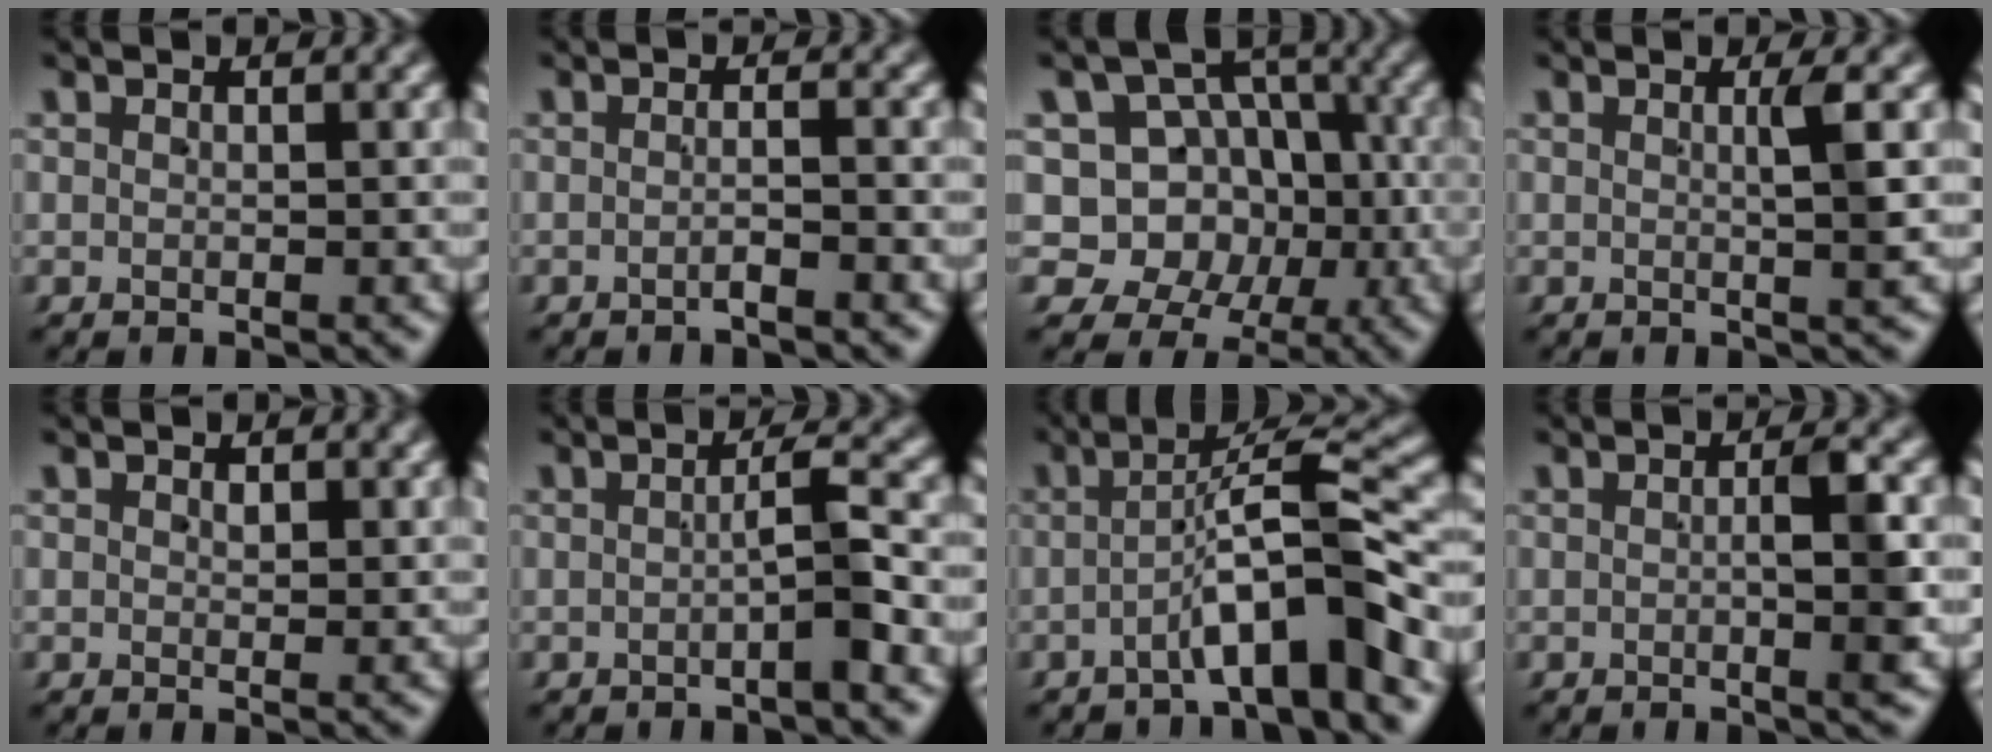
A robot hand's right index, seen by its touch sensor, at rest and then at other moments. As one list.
[{"total": 1.2, "force": [-1.0, -0.2, 0.7], "torque": [-0.009, 0.005, -0.024]}, {"total": 14.8, "force": [-1.3, 13.6, 5.6], "torque": [-0.156, -0.062, -0.019]}, {"total": 2.0, "force": [0.3, -0.3, 1.9], "torque": [-0.025, 0.001, 0.006]}, {"total": 0.9, "force": [0.6, 0.5, 0.4], "torque": [-0.004, -0.008, 0.015]}, {"total": 2.3, "force": [-0.7, -0.1, 2.2], "torque": [-0.030, 0.006, -0.015]}, {"total": 5.4, "force": [-2.1, 0.5, 4.9], "torque": [-0.070, 0.018, -0.040]}, {"total": 3.2, "force": [-0.2, 0.4, 3.2], "torque": [-0.042, 0.005, -0.007]}]